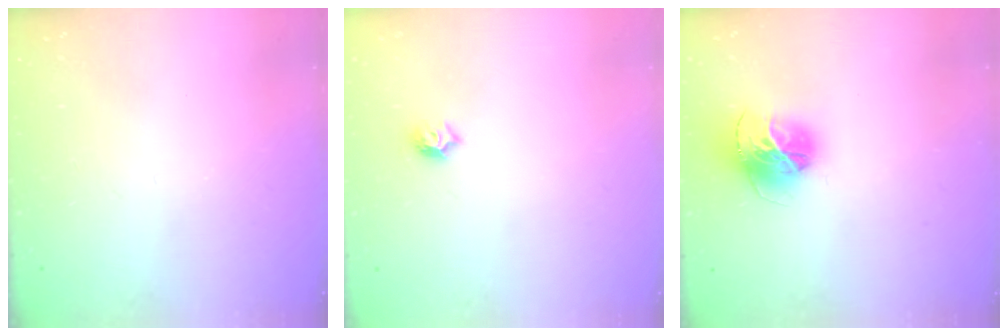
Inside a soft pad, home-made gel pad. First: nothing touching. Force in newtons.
{"total": 4.7, "press": 4.7, "slide": 0.7}
{"total": 15.1, "press": 15.0, "slide": 1.5}